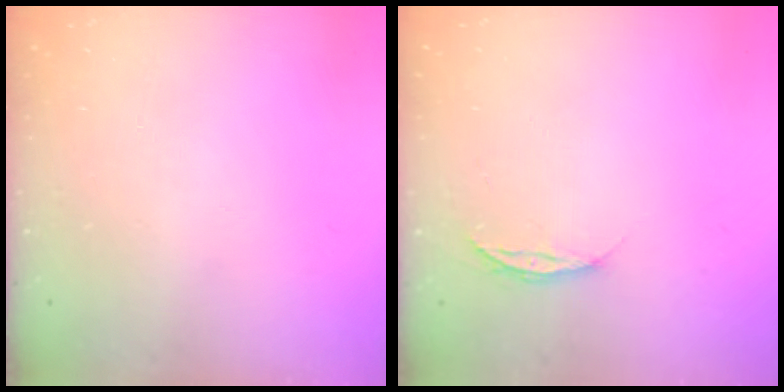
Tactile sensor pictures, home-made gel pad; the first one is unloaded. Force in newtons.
{"total": 4.9, "press": 4.9, "slide": 0.6}